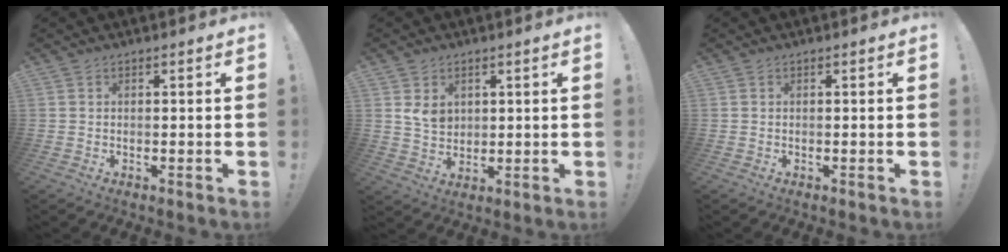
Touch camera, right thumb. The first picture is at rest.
{"total": 5.9, "force": [2.8, 4.4, 2.8], "torque": [-0.031, -0.014, 0.053]}
{"total": 0.0}